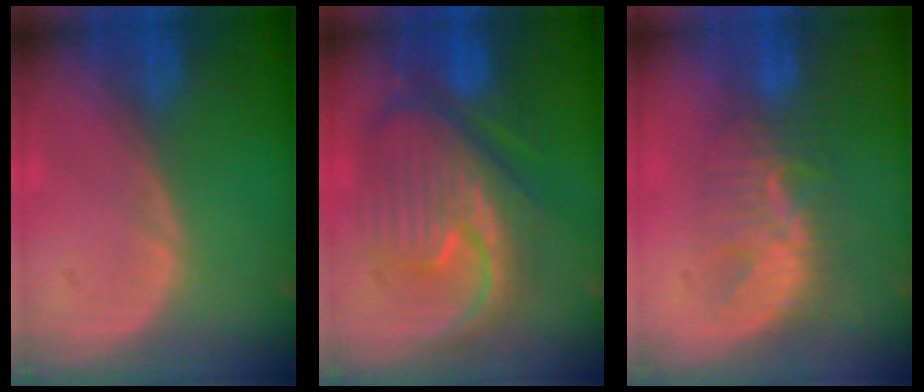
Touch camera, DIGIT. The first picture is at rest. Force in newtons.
{"total": 12.2, "press": 12.1, "slide": 1.2}
{"total": 7.7, "press": 7.4, "slide": 2.3}